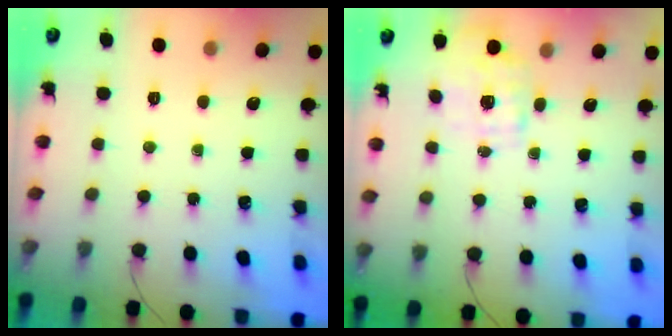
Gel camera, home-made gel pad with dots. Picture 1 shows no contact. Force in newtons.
{"total": 1.9, "press": 1.8, "slide": 0.5}